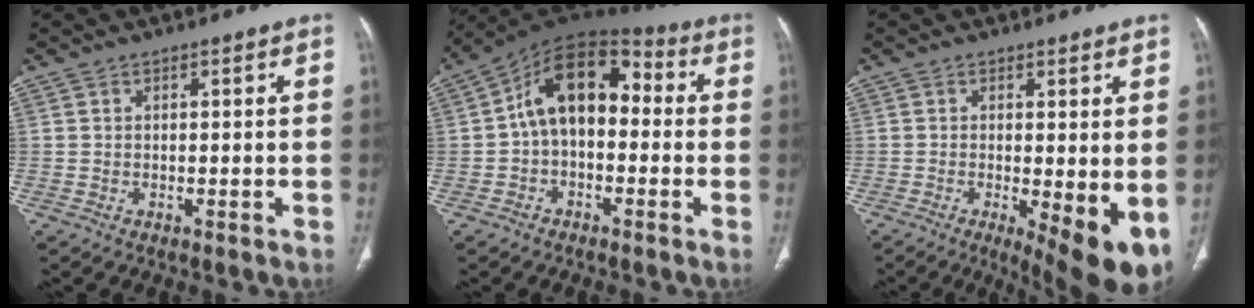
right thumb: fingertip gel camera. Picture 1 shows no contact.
{"total": 13.0, "force": [0.1, 8.3, 10.0], "torque": [-0.127, 0.046, -0.016]}
{"total": 10.6, "force": [-2.1, 3.1, 9.9], "torque": [-0.140, -0.026, -0.022]}